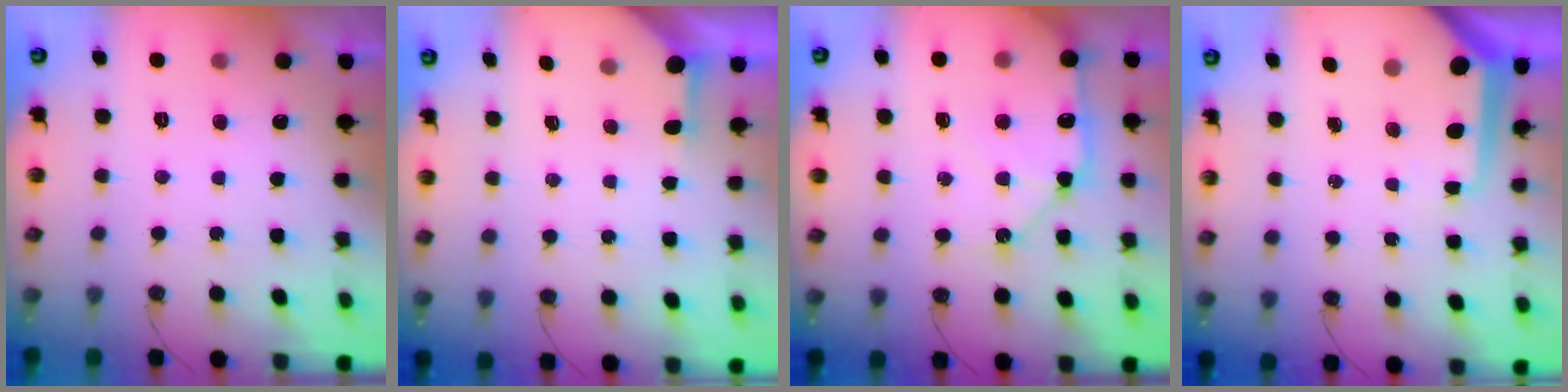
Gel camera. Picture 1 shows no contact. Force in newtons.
{"total": 2.4, "press": 2.4, "slide": 0.4}
{"total": 14.5, "press": 14.4, "slide": 2.1}
{"total": 8.7, "press": 8.7, "slide": 0.8}